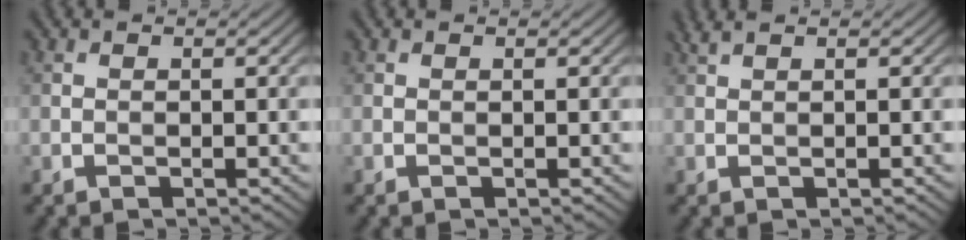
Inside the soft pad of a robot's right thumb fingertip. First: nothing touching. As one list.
[{"total": 0.0}, {"total": 1.4, "force": [1.0, 0.2, 1.0], "torque": [-0.026, 0.008, 0.018]}]